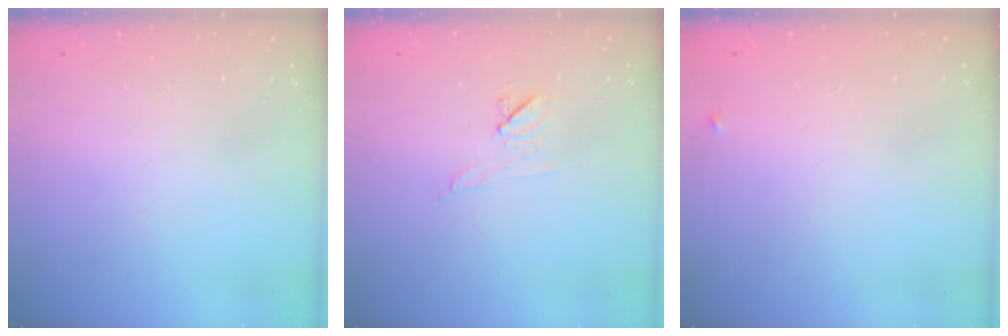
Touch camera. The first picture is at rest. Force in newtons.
{"total": 6.7, "press": 6.5, "slide": 1.7}
{"total": 3.5, "press": 3.4, "slide": 0.5}